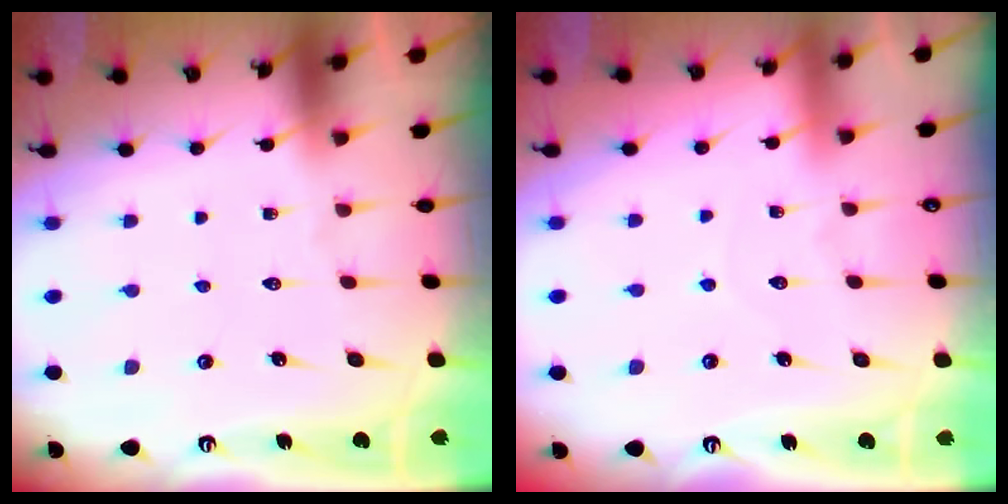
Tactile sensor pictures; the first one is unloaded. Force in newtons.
{"total": 3.0, "press": 3.0, "slide": 0.2}